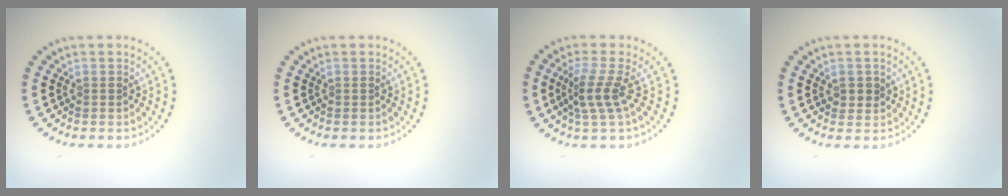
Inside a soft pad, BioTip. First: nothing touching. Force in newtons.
{"total": 0.0}
{"total": 2.7, "press": 1.9, "slide": 1.8}
{"total": 1.5, "press": 1.3, "slide": 0.7}